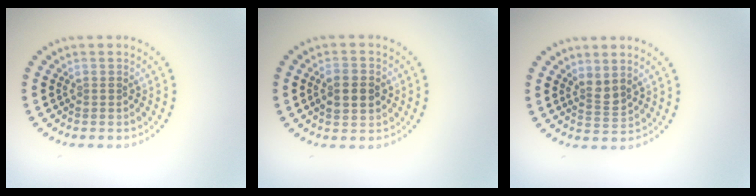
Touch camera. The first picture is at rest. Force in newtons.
{"total": 2.9, "press": 2.9, "slide": 0.1}
{"total": 1.6, "press": 1.3, "slide": 1.0}